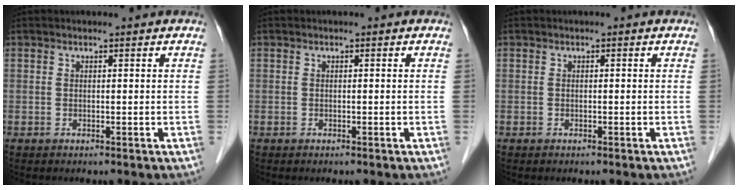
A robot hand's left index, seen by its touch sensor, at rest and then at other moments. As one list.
[{"total": 0.0}, {"total": 0.0}]